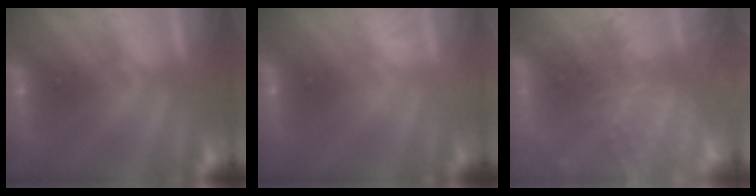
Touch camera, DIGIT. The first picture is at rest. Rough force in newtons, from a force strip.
{"total": 1.6}
{"total": 5.8}